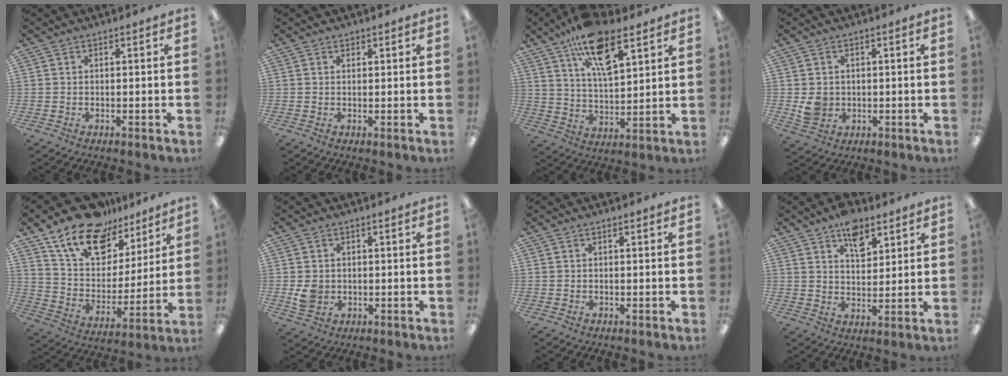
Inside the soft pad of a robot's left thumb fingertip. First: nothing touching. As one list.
[{"total": 1.1, "force": [0.9, 0.5, 0.0], "torque": [0.000, 0.001, 0.018]}, {"total": 15.0, "force": [9.4, 6.2, 9.8], "torque": [-0.161, -0.035, 0.160]}, {"total": 4.3, "force": [0.3, 4.0, 1.7], "torque": [-0.018, 0.001, 0.007]}, {"total": 17.2, "force": [12.7, 9.2, 7.1], "torque": [-0.138, -0.083, 0.226]}, {"total": 4.2, "force": [-0.1, 3.7, 2.1], "torque": [-0.020, 0.000, -0.001]}, {"total": 0.0}, {"total": 8.4, "force": [5.4, 4.8, 4.3], "torque": [-0.052, -0.024, 0.094]}]